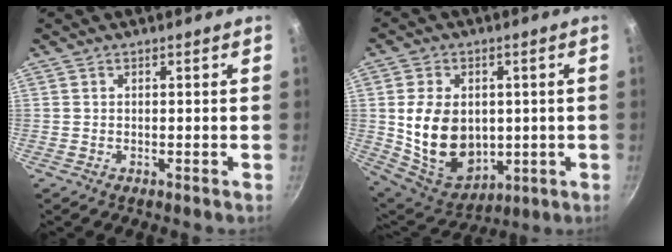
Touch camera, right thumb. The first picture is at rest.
{"total": 16.0, "force": [0.5, 11.9, 10.7], "torque": [-0.161, -0.018, 0.032]}